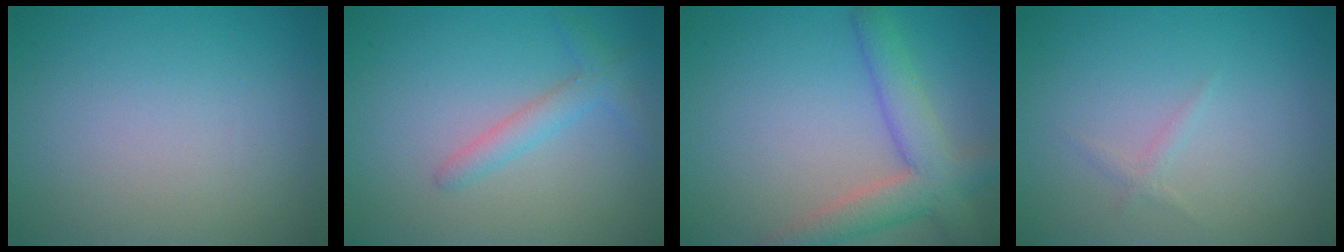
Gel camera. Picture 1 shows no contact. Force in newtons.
{"total": 2.2, "press": 2.2, "slide": 0.1}
{"total": 5.1, "press": 5.1, "slide": 0.2}
{"total": 0.7, "press": 0.7, "slide": 0.0}